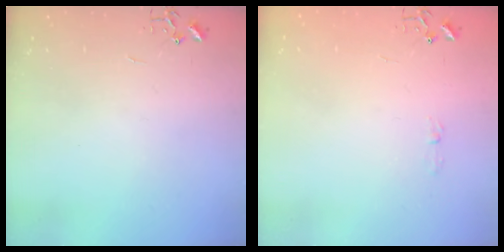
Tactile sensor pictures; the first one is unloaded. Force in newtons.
{"total": 2.9, "press": 2.9, "slide": 0.5}